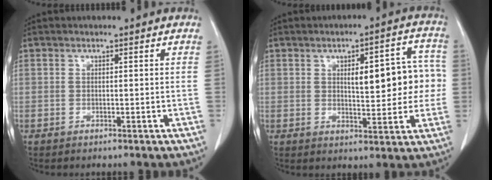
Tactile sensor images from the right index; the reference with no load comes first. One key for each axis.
{"total": 10.5, "fx": 1.0, "fy": 3.7, "fz": 9.8, "tx": -0.122, "ty": 0.029, "tz": 0.020}